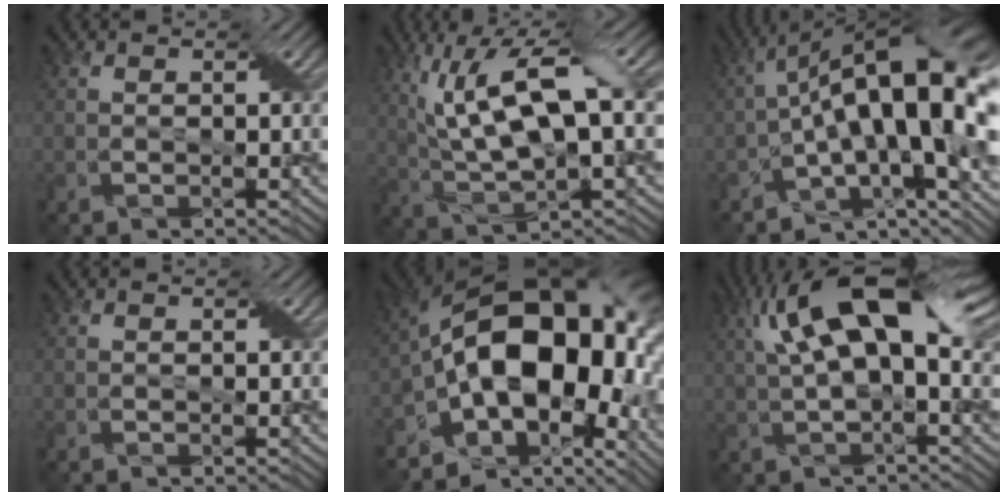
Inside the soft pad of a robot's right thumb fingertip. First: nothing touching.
{"total": 11.8, "force": [3.6, 3.5, 10.7], "torque": [-0.204, 0.014, 0.063]}
{"total": 16.9, "force": [-2.6, 6.9, 15.2], "torque": [-0.205, 0.015, -0.055]}
{"total": 0.0}
{"total": 18.2, "force": [-3.1, 11.5, 13.8], "torque": [-0.240, -0.019, -0.040]}
{"total": 12.5, "force": [4.3, 4.1, 11.0], "torque": [-0.202, 0.015, 0.074]}